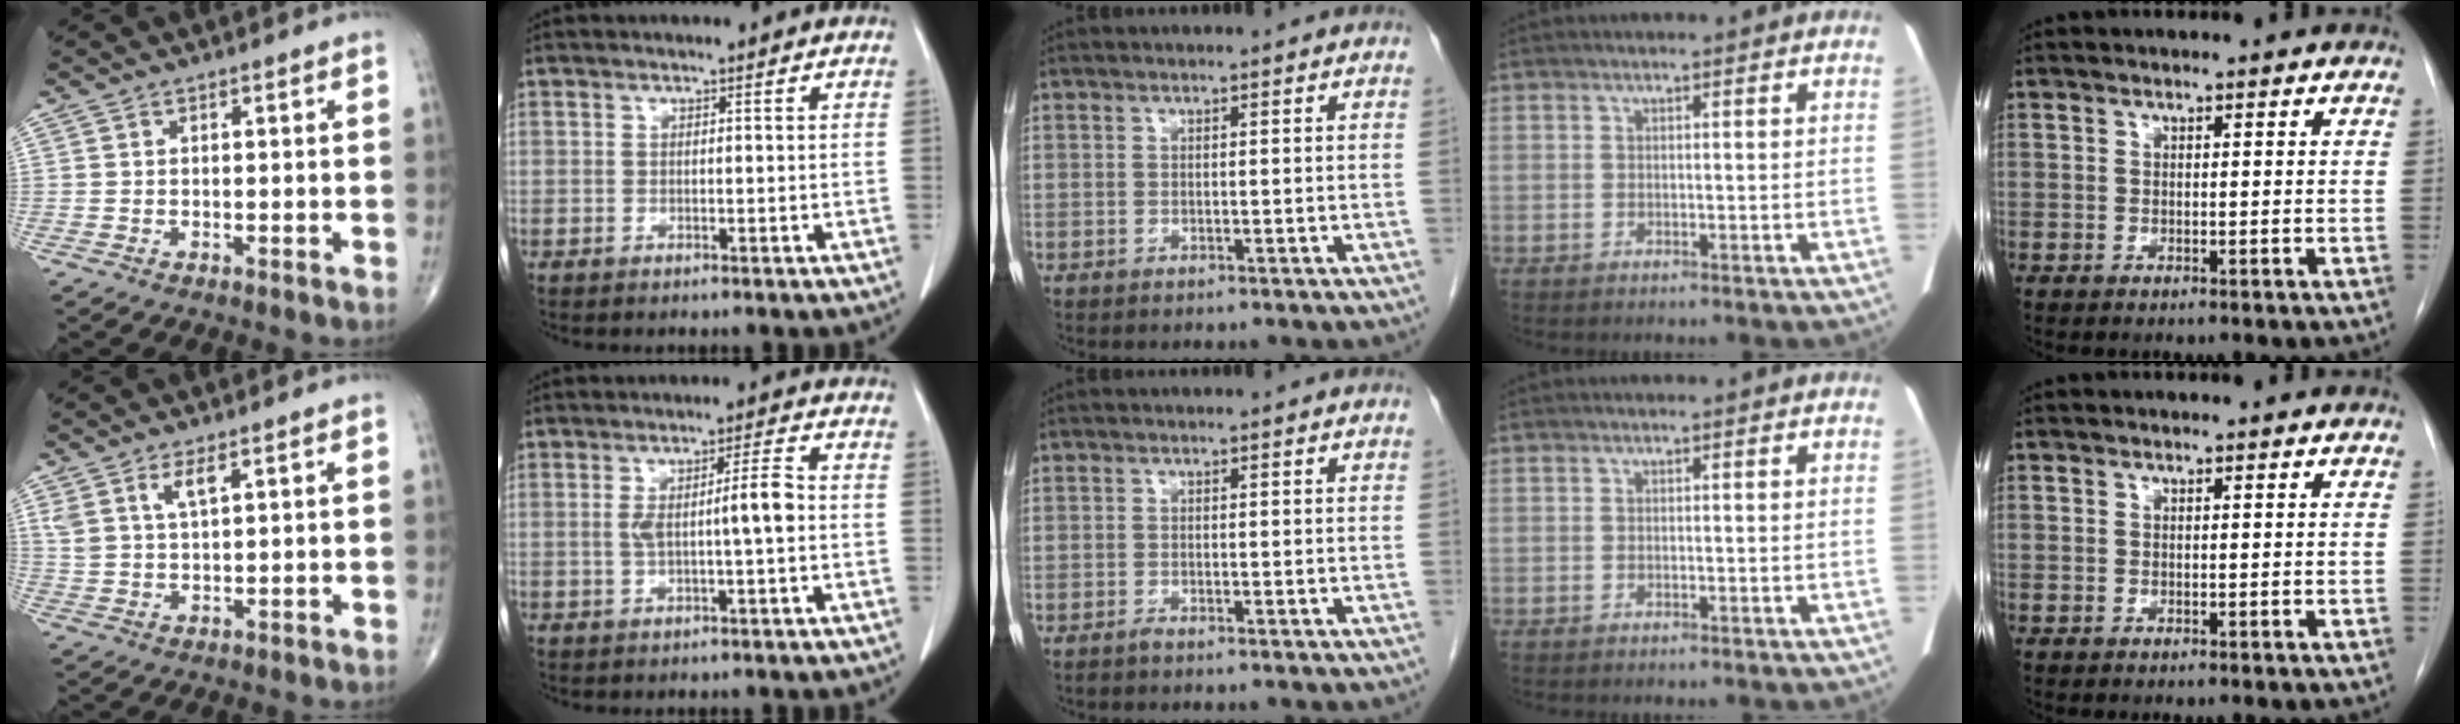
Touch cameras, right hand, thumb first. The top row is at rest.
{"thumb": {"total": 4.4, "force": [2.5, 1.5, 3.3], "torque": [-0.067, -0.009, 0.053]}, "index": {"total": 5.4, "force": [-0.3, 0.2, 5.4], "torque": [-0.093, 0.011, -0.001]}, "middle": {"total": 0.6, "force": [-0.5, -0.1, 0.2], "torque": [-0.005, 0.000, -0.010]}}